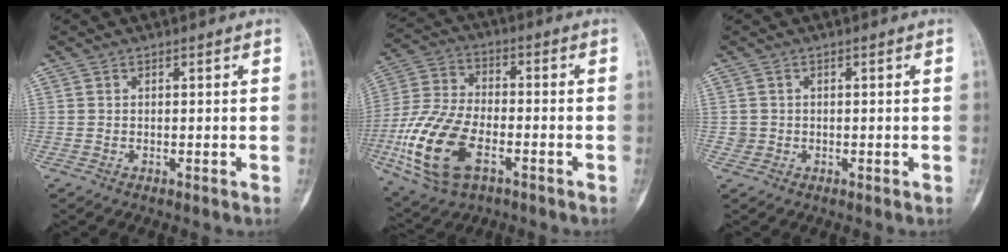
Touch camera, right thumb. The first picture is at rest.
{"total": 17.5, "force": [-6.2, 9.5, 13.4], "torque": [-0.283, 0.014, -0.113]}
{"total": 1.4, "force": [-0.1, 1.4, 0.1], "torque": [0.004, 0.006, -0.002]}